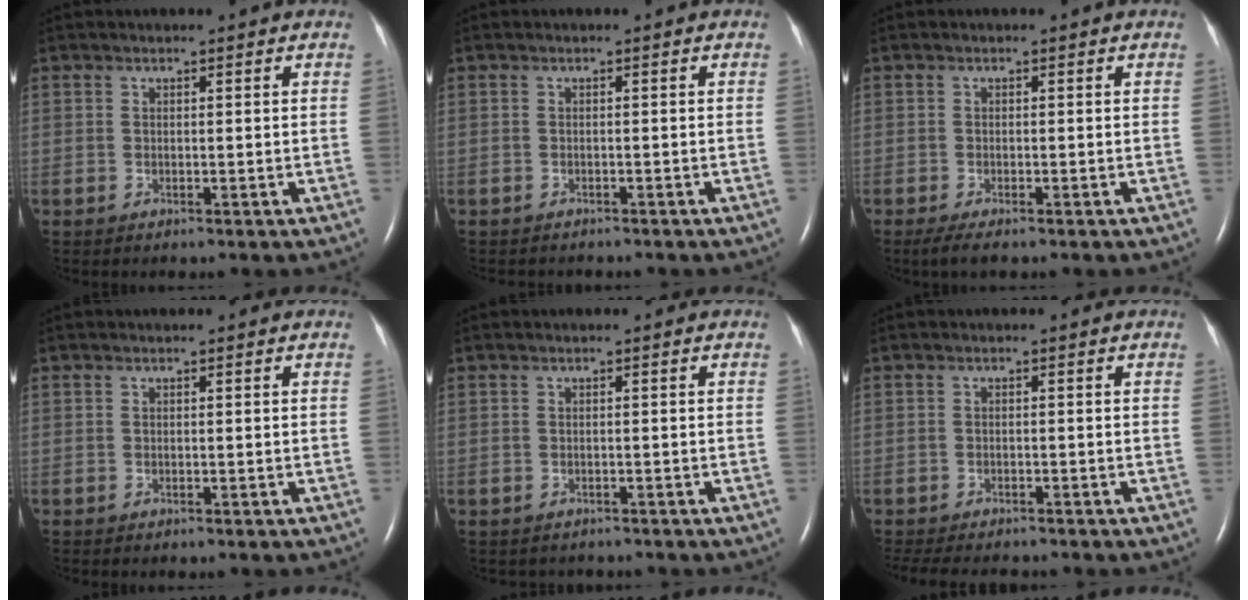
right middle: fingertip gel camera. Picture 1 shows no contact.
{"total": 2.7, "force": [-2.4, 0.9, 0.7], "torque": [-0.015, -0.004, -0.025]}
{"total": 2.3, "force": [-1.6, 0.4, 1.6], "torque": [-0.037, -0.009, -0.029]}
{"total": 1.4, "force": [-1.1, 0.4, 0.7], "torque": [-0.015, -0.003, -0.009]}
{"total": 3.0, "force": [-2.7, 1.3, 0.3], "torque": [-0.011, -0.001, -0.031]}
{"total": 10.3, "force": [-9.0, 2.8, 4.2], "torque": [-0.078, -0.012, -0.121]}